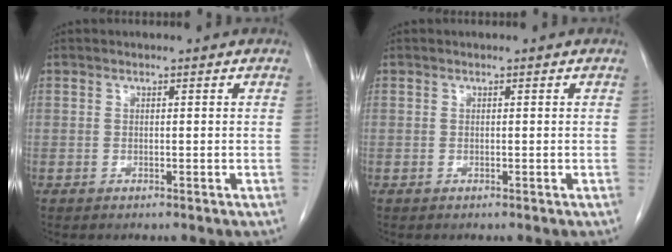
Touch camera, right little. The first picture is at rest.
{"total": 0.0}